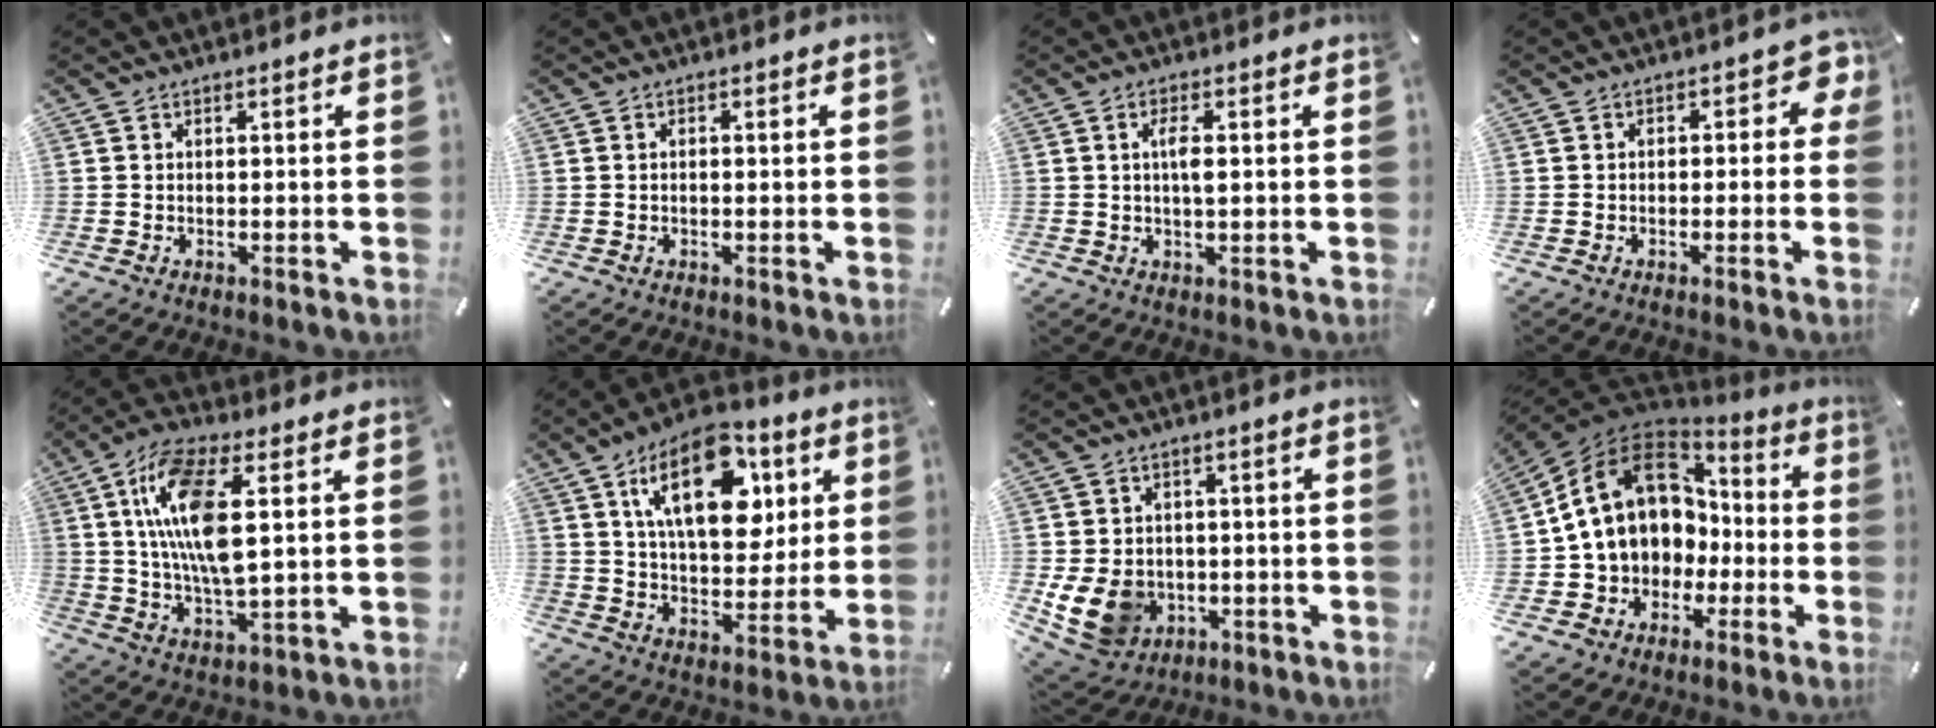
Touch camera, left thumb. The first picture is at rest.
{"total": 0.8, "force": [-0.1, 0.3, 0.7], "torque": [-0.013, 0.001, -0.003]}
{"total": 3.7, "force": [0.5, 0.9, 3.5], "torque": [-0.071, 0.001, 0.006]}
{"total": 3.8, "force": [-0.4, 2.4, 2.9], "torque": [-0.039, 0.008, -0.012]}
{"total": 15.4, "force": [3.9, 5.9, 13.7], "torque": [-0.283, -0.006, 0.064]}
{"total": 20.4, "force": [8.4, 11.5, 14.5], "torque": [-0.230, -0.017, 0.139]}
{"total": 9.7, "force": [-2.0, 8.4, 4.6], "torque": [-0.105, 0.007, -0.033]}
{"total": 16.3, "force": [2.7, 13.4, 8.9], "torque": [-0.198, -0.001, 0.053]}